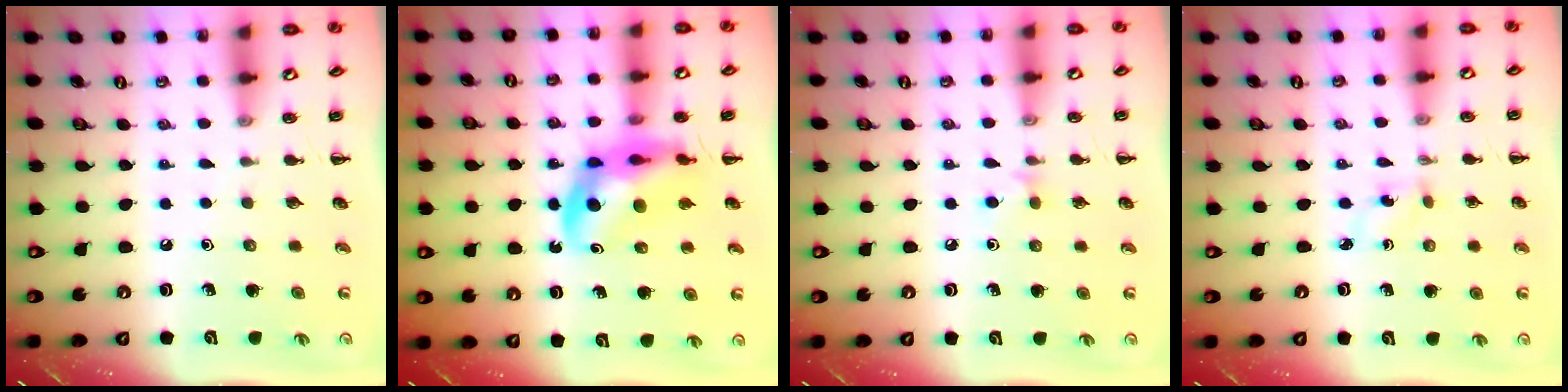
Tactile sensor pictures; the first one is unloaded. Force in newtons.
{"total": 13.0, "press": 12.4, "slide": 4.1}
{"total": 4.0, "press": 3.7, "slide": 1.5}
{"total": 2.2, "press": 2.1, "slide": 0.8}